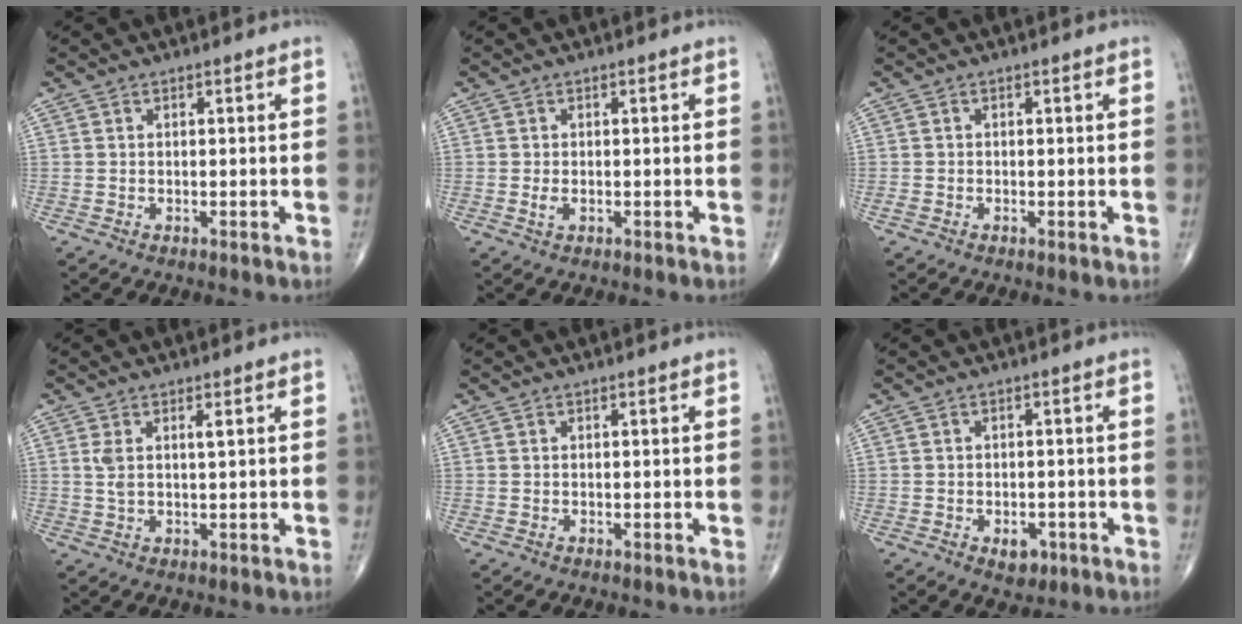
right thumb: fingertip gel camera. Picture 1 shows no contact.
{"total": 1.3, "force": [-0.2, 0.7, 1.1], "torque": [-0.023, -0.001, -0.004]}
{"total": 0.9, "force": [-0.4, 0.5, 0.6], "torque": [-0.015, -0.001, -0.008]}
{"total": 2.9, "force": [1.1, 0.7, 2.6], "torque": [-0.058, 0.001, 0.026]}
{"total": 0.0}
{"total": 3.3, "force": [-1.4, 2.2, 2.0], "torque": [-0.014, 0.003, -0.015]}